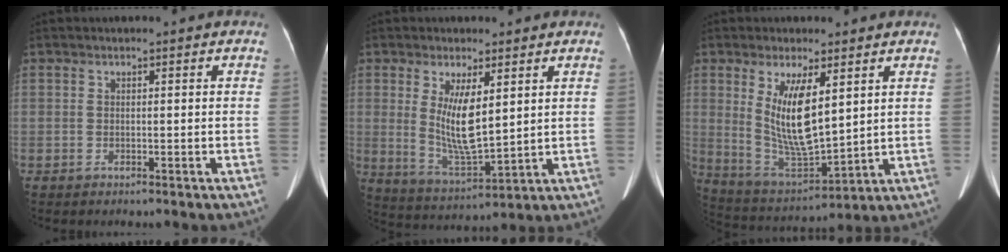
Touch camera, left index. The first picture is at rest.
{"total": 8.4, "force": [2.3, 2.0, 7.8], "torque": [-0.155, -0.020, 0.052]}
{"total": 10.9, "force": [3.3, 2.8, 10.0], "torque": [-0.200, -0.018, 0.076]}